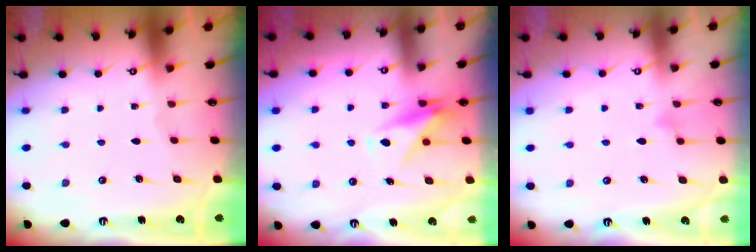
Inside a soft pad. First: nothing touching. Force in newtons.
{"total": 10.4, "press": 10.4, "slide": 0.8}
{"total": 6.7, "press": 6.7, "slide": 0.3}